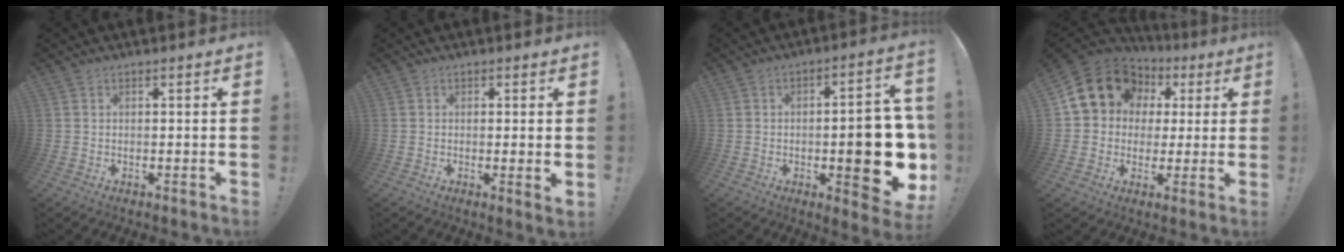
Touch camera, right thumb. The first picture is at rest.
{"total": 2.2, "force": [0.4, -0.1, 2.1], "torque": [-0.024, -0.009, 0.004]}
{"total": 17.6, "force": [-2.8, 5.8, 16.3], "torque": [-0.194, -0.003, -0.030]}
{"total": 15.5, "force": [5.6, 12.8, 6.8], "torque": [-0.100, -0.019, 0.119]}